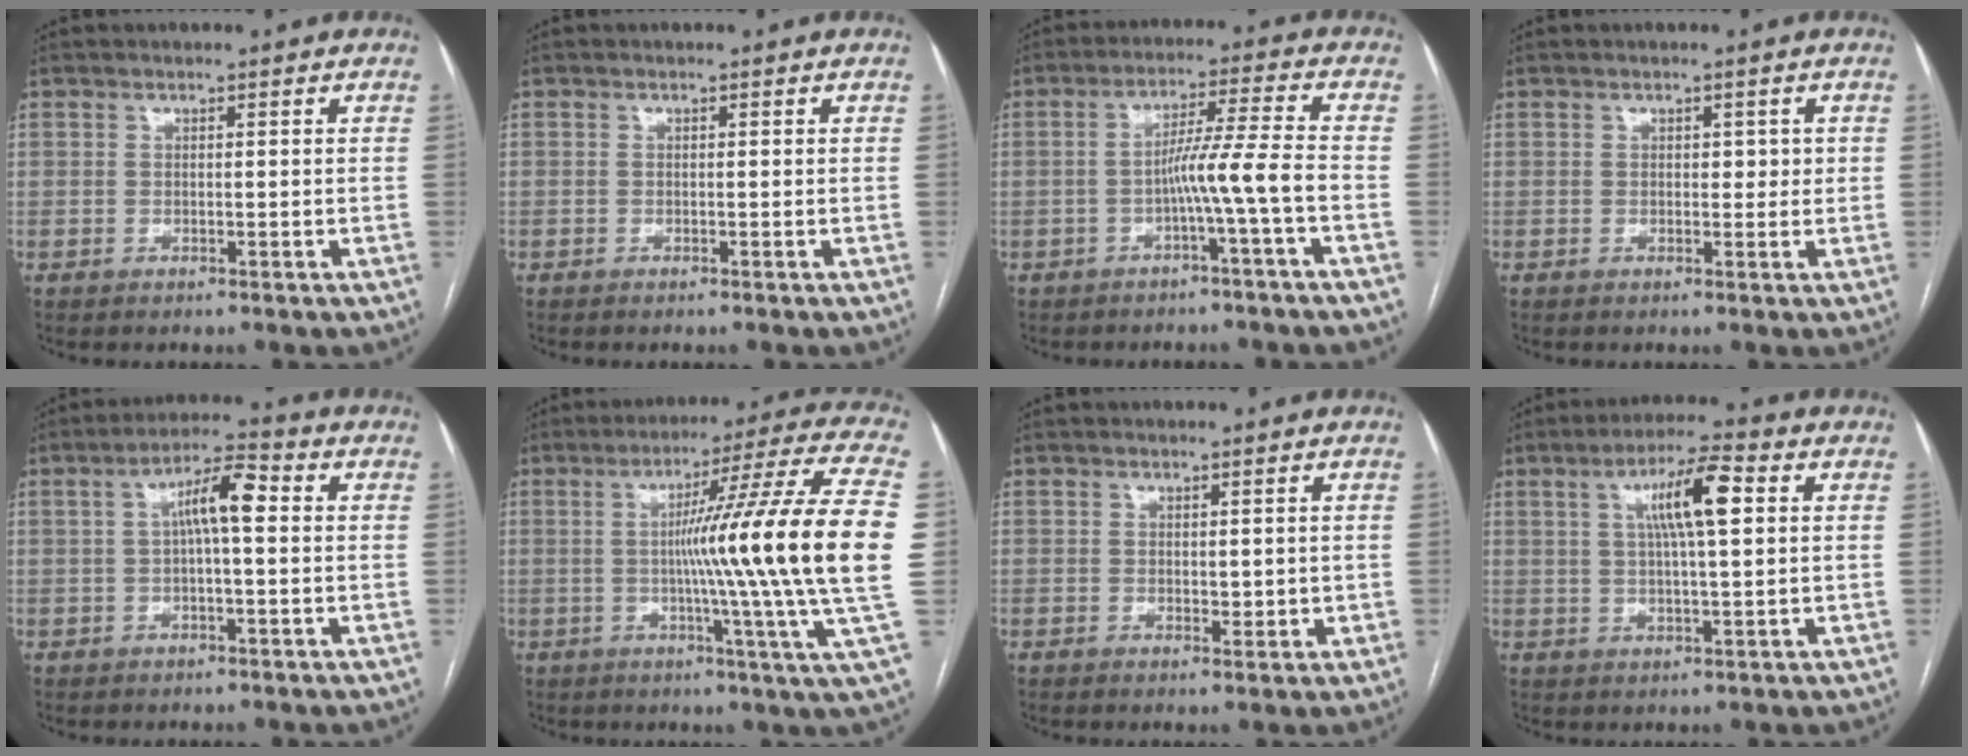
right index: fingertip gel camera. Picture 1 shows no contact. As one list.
[{"total": 0.0}, {"total": 6.8, "force": [-2.4, -1.5, 6.2], "torque": [-0.100, 0.015, -0.041]}, {"total": 2.1, "force": [0.4, 1.3, 1.5], "torque": [-0.014, 0.004, 0.005]}, {"total": 6.9, "force": [1.0, 1.3, 6.7], "torque": [-0.118, 0.026, 0.013]}, {"total": 22.7, "force": [0.0, -2.4, 22.5], "torque": [-0.282, -0.002, -0.019]}, {"total": 1.9, "force": [0.2, 1.2, 1.5], "torque": [-0.019, -0.006, 0.006]}, {"total": 8.9, "force": [2.5, 1.1, 8.5], "torque": [-0.148, 0.015, 0.043]}]